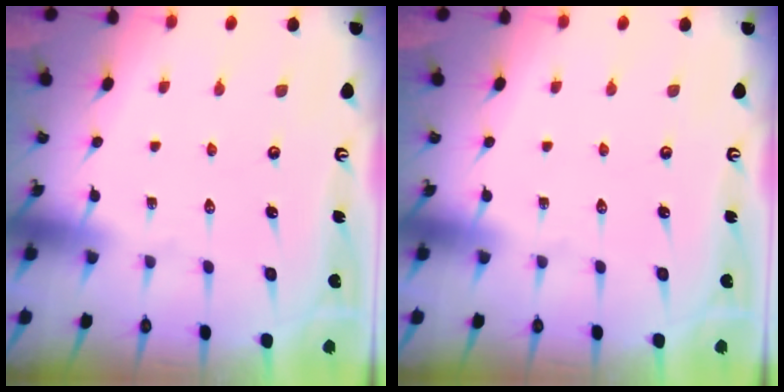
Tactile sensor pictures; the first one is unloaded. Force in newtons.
{"total": 0.0}